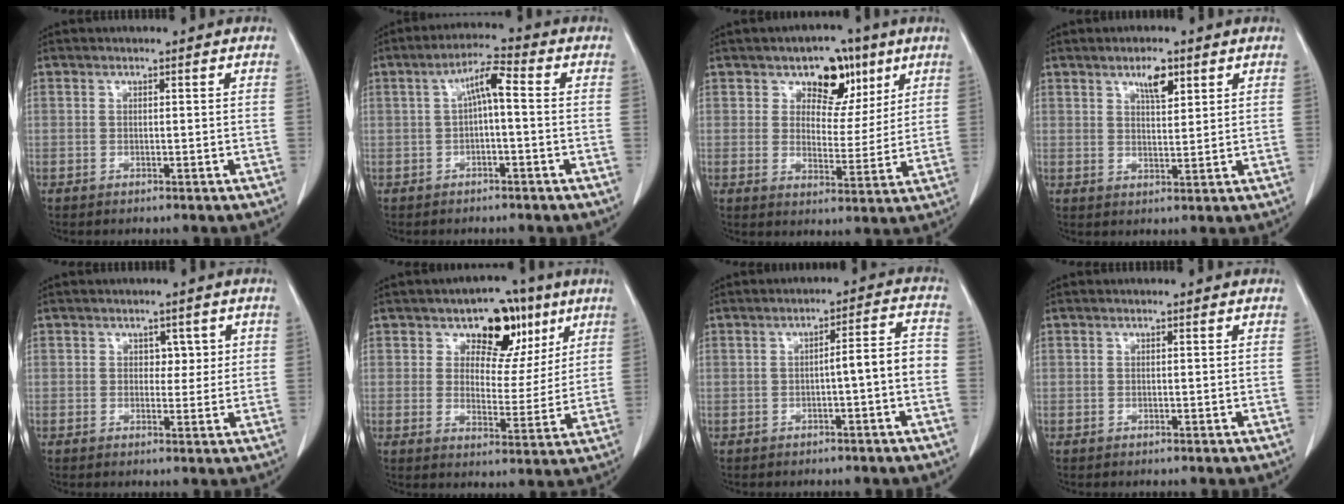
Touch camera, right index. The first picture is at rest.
{"total": 5.0, "force": [0.3, 0.9, 4.9], "torque": [-0.087, 0.022, 0.004]}
{"total": 8.3, "force": [4.6, 5.3, 4.4], "torque": [-0.050, 0.010, 0.070]}
{"total": 4.1, "force": [2.5, 1.4, 3.0], "torque": [-0.053, -0.001, 0.043]}
{"total": 2.5, "force": [0.8, 1.8, 1.6], "torque": [-0.010, 0.003, 0.009]}
{"total": 9.7, "force": [5.2, 6.1, 5.4], "torque": [-0.057, 0.012, 0.077]}
{"total": 5.0, "force": [-1.4, 0.3, 4.8], "torque": [-0.063, 0.022, -0.019]}
{"total": 0.0}